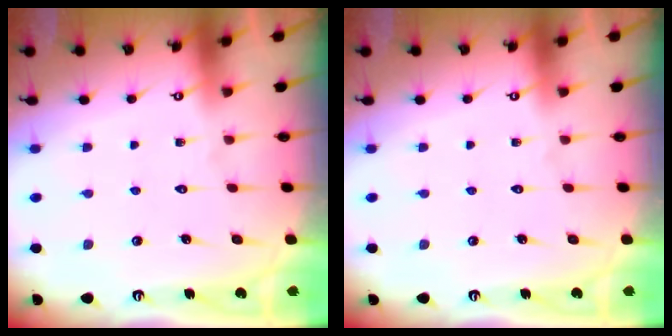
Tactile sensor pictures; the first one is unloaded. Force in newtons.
{"total": 0.0}